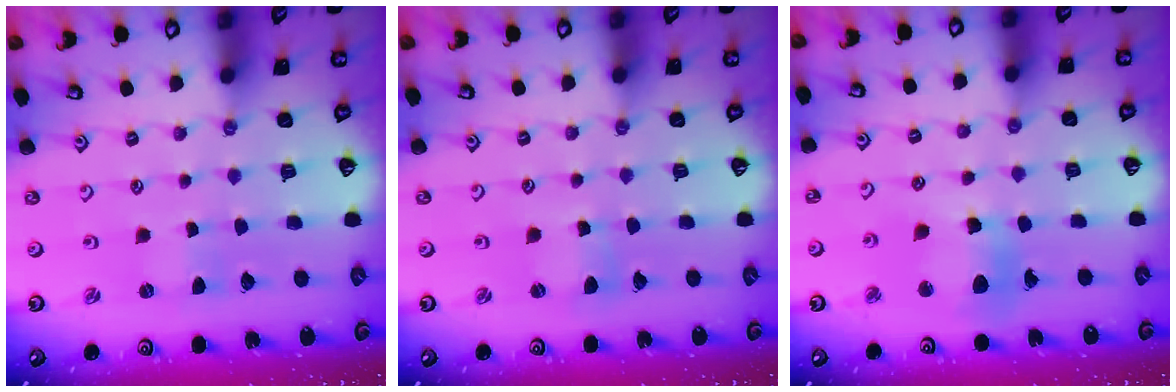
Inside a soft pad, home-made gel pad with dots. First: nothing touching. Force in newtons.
{"total": 3.2, "press": 3.2, "slide": 0.2}
{"total": 11.0, "press": 10.9, "slide": 1.1}